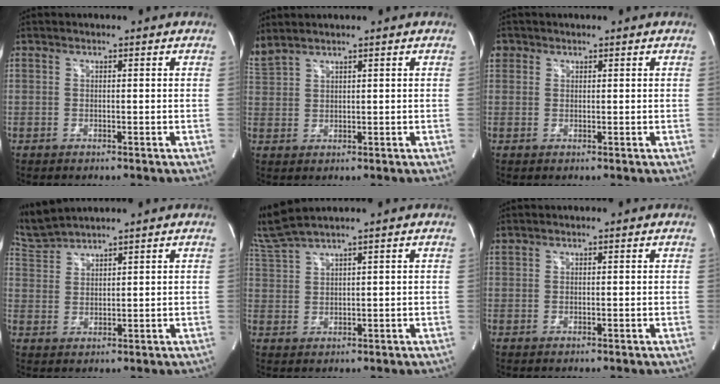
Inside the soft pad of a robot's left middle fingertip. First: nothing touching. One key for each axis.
{"total": 3.4, "fx": 3.2, "fy": -0.1, "fz": 1.2, "tx": -0.046, "ty": 0.020, "tz": 0.078}
{"total": 2.0, "fx": 1.0, "fy": 1.8, "fz": 0.3, "tx": 0.000, "ty": 0.012, "tz": 0.017}
{"total": 5.7, "fx": 5.6, "fy": -0.8, "fz": 0.7, "tx": -0.034, "ty": 0.013, "tz": 0.125}
{"total": 5.7, "fx": 5.2, "fy": -1.4, "fz": 2.0, "tx": -0.064, "ty": 0.010, "tz": 0.117}
{"total": 0.9, "fx": 0.9, "fy": 0.0, "fz": 0.2, "tx": -0.018, "ty": 0.015, "tz": 0.026}